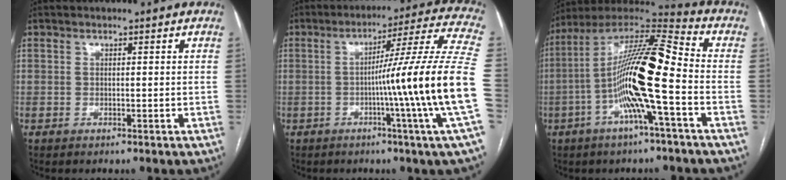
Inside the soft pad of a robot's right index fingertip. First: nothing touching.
{"total": 18.6, "force": [-3.6, -3.6, 17.9], "torque": [-0.240, -0.005, -0.069]}
{"total": 17.5, "force": [-3.8, 1.0, 17.0], "torque": [-0.319, 0.010, -0.080]}